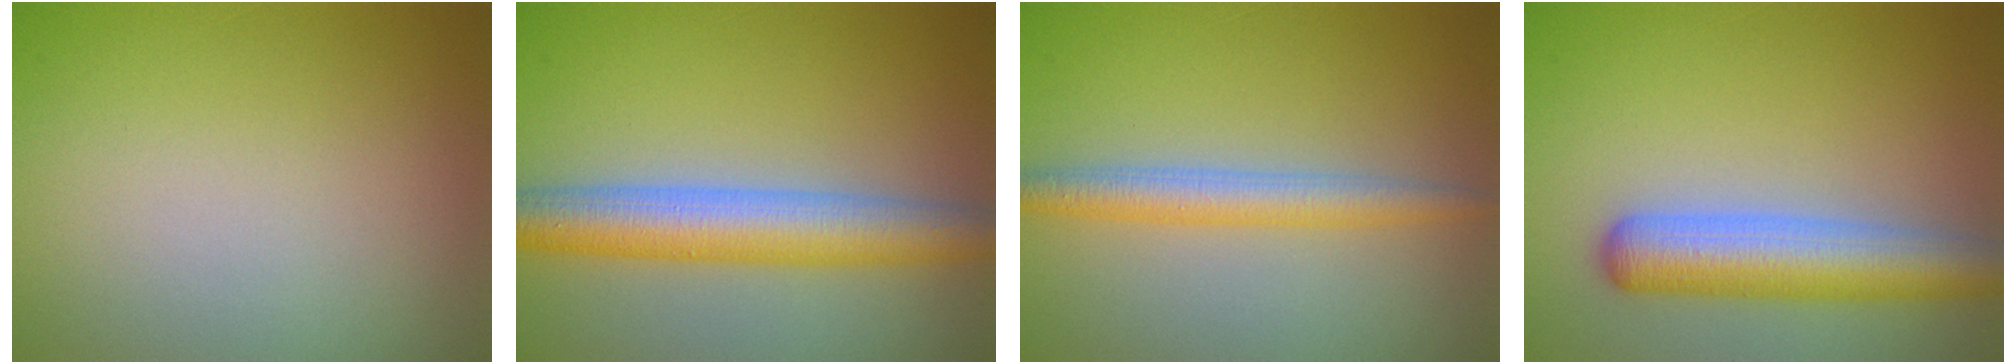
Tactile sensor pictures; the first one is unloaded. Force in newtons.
{"total": 5.9, "press": 5.9, "slide": 0.3}
{"total": 3.1, "press": 3.1, "slide": 0.1}
{"total": 5.6, "press": 5.6, "slide": 0.2}